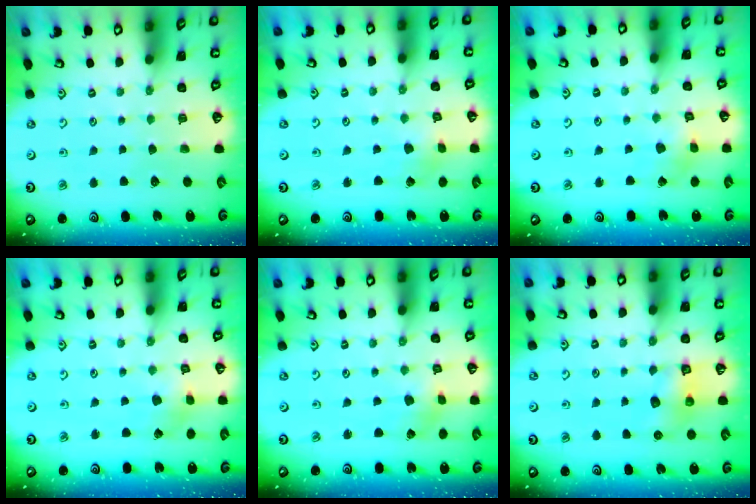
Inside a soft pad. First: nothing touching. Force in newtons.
{"total": 1.6, "press": 1.6, "slide": 0.2}
{"total": 2.9, "press": 2.9, "slide": 0.3}
{"total": 2.6, "press": 2.6, "slide": 0.1}
{"total": 0.9, "press": 0.8, "slide": 0.2}
{"total": 7.6, "press": 7.6, "slide": 0.6}